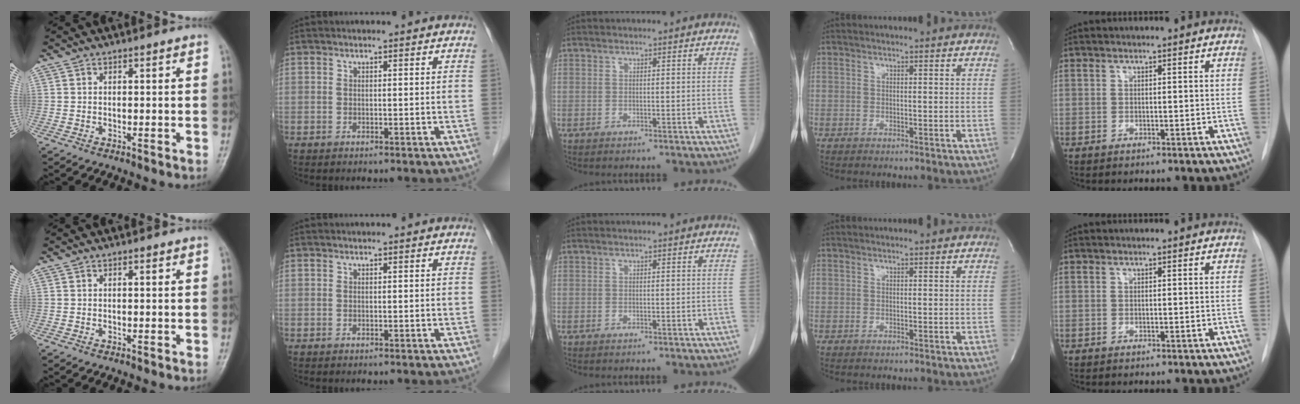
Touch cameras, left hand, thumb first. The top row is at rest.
{}